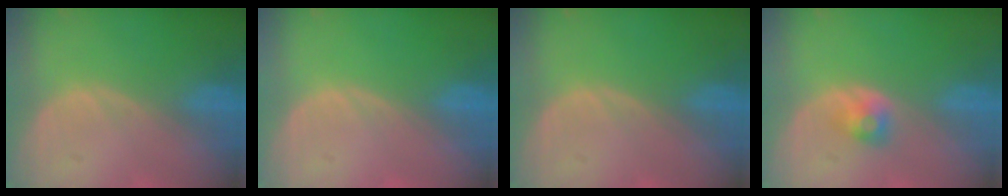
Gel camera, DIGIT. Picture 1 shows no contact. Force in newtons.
{"total": 0.0}
{"total": 0.0}
{"total": 2.6, "press": 2.3, "slide": 1.2}